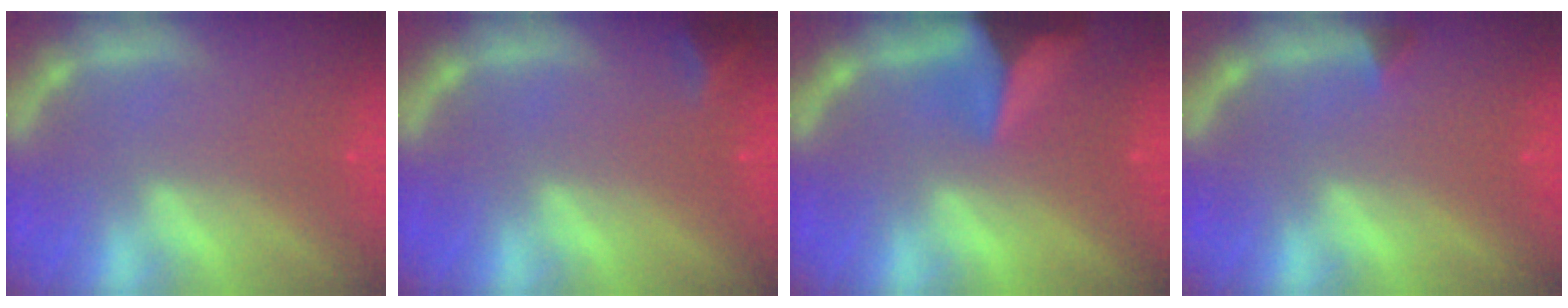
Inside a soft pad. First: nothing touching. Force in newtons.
{"total": 1.9}
{"total": 8.9}
{"total": 0.9}